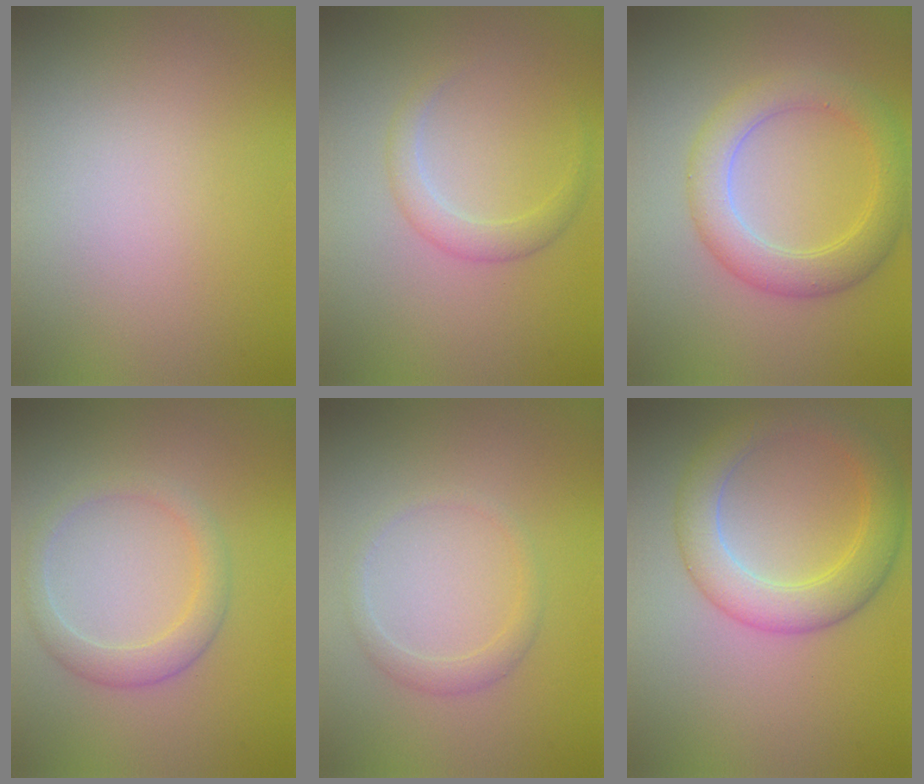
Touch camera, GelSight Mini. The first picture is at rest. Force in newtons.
{"total": 2.0, "press": 2.0, "slide": 0.2}
{"total": 4.5, "press": 4.5, "slide": 0.1}
{"total": 2.7, "press": 2.7, "slide": 0.1}
{"total": 1.5, "press": 1.5, "slide": 0.2}
{"total": 5.1, "press": 5.1, "slide": 0.1}